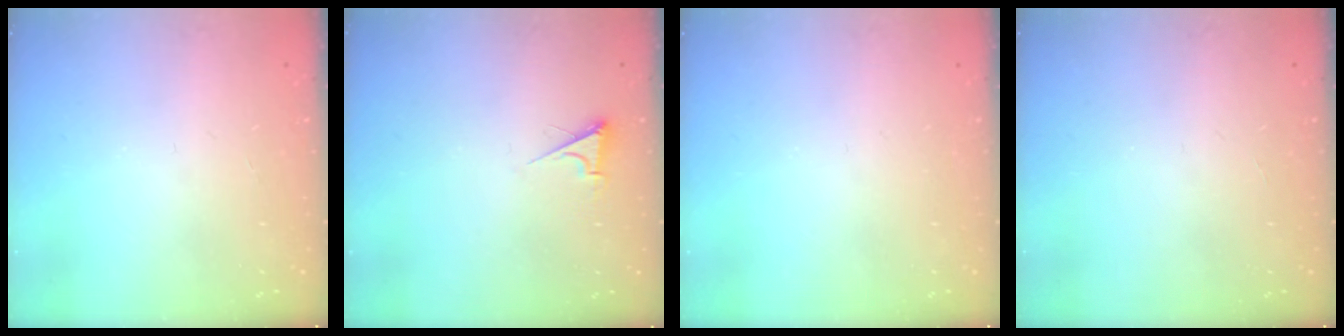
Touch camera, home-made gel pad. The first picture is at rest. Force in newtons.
{"total": 3.4, "press": 3.4, "slide": 0.4}
{"total": 0.0}
{"total": 0.0}